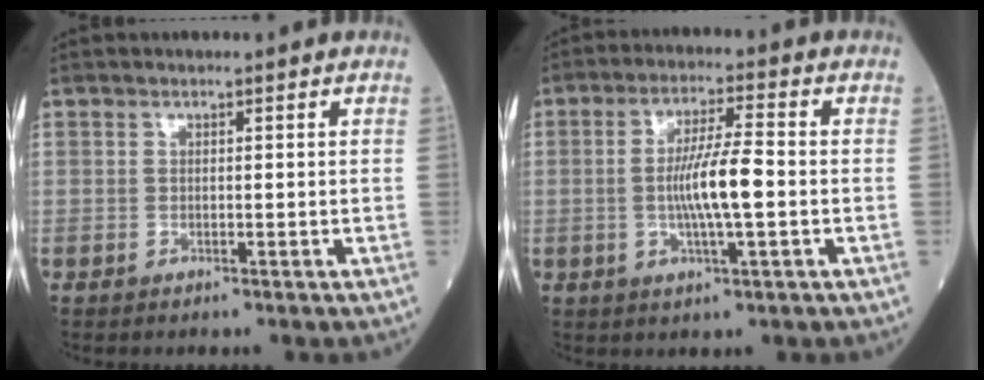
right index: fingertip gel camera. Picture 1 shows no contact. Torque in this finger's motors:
{"motor_torque": [1.02, -0.09, 0.58, 0.14]}